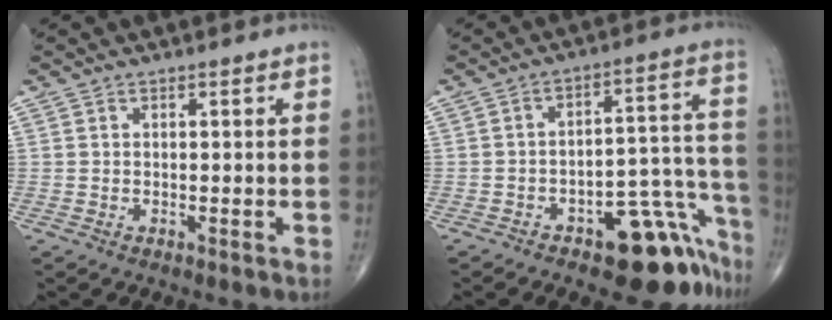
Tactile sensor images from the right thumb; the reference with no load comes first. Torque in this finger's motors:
{"motor_torque": [4.06, 0.94, 1.29, -1.49, 0.24]}